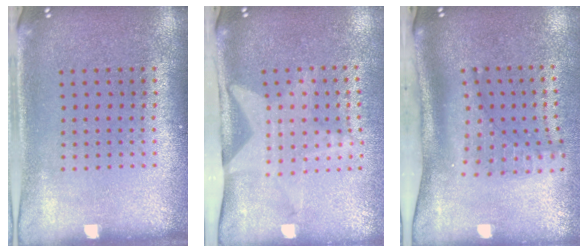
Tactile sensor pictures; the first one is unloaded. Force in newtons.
{"total": 1.9, "press": 1.6, "slide": 1.0}
{"total": 2.1, "press": 1.5, "slide": 1.4}